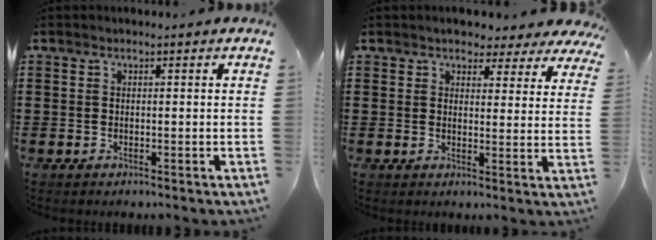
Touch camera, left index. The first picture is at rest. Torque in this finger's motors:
{"motor_torque": [1.23, -0.91, 0.61, 0.08]}